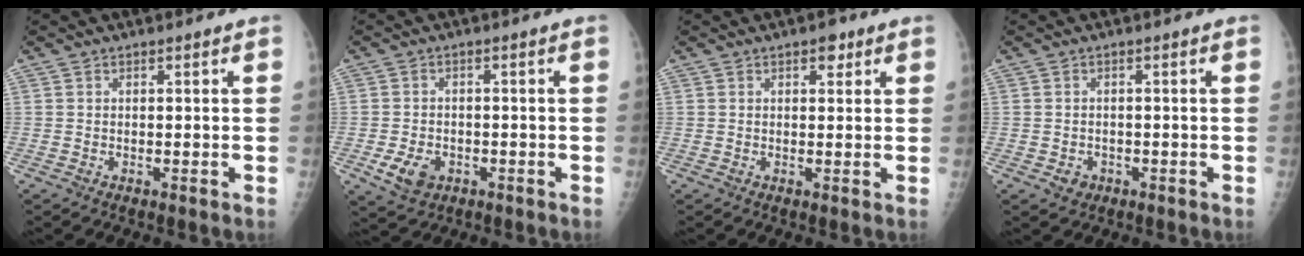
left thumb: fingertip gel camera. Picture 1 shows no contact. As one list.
[{"total": 5.1, "force": [-2.1, 3.7, 2.8], "torque": [-0.045, 0.003, -0.029]}, {"total": 2.2, "force": [1.2, 1.3, 1.4], "torque": [-0.002, -0.003, 0.014]}, {"total": 2.0, "force": [-1.0, 1.7, 0.5], "torque": [0.003, 0.005, -0.009]}]